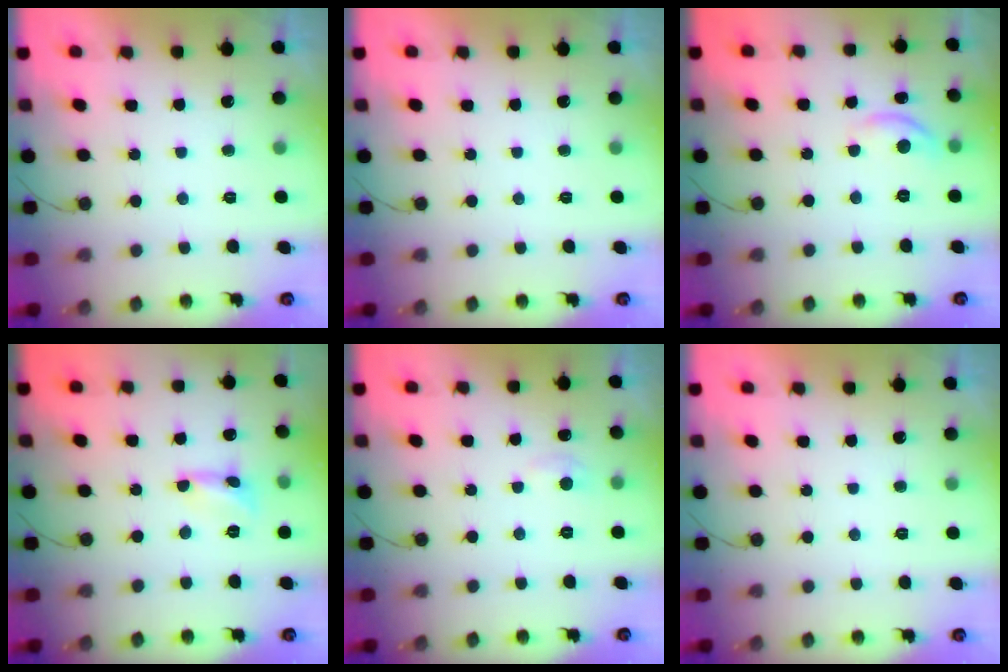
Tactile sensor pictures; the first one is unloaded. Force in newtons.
{"total": 0.0}
{"total": 7.0, "press": 7.0, "slide": 0.4}
{"total": 2.4, "press": 2.4, "slide": 0.2}
{"total": 4.5, "press": 4.4, "slide": 0.6}
{"total": 0.0}